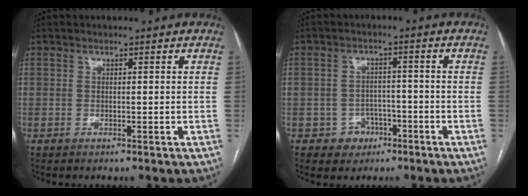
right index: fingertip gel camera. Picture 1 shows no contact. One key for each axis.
{"total": 4.2, "fx": -2.0, "fy": 3.6, "fz": 0.6, "tx": 0.000, "ty": 0.014, "tz": -0.023}